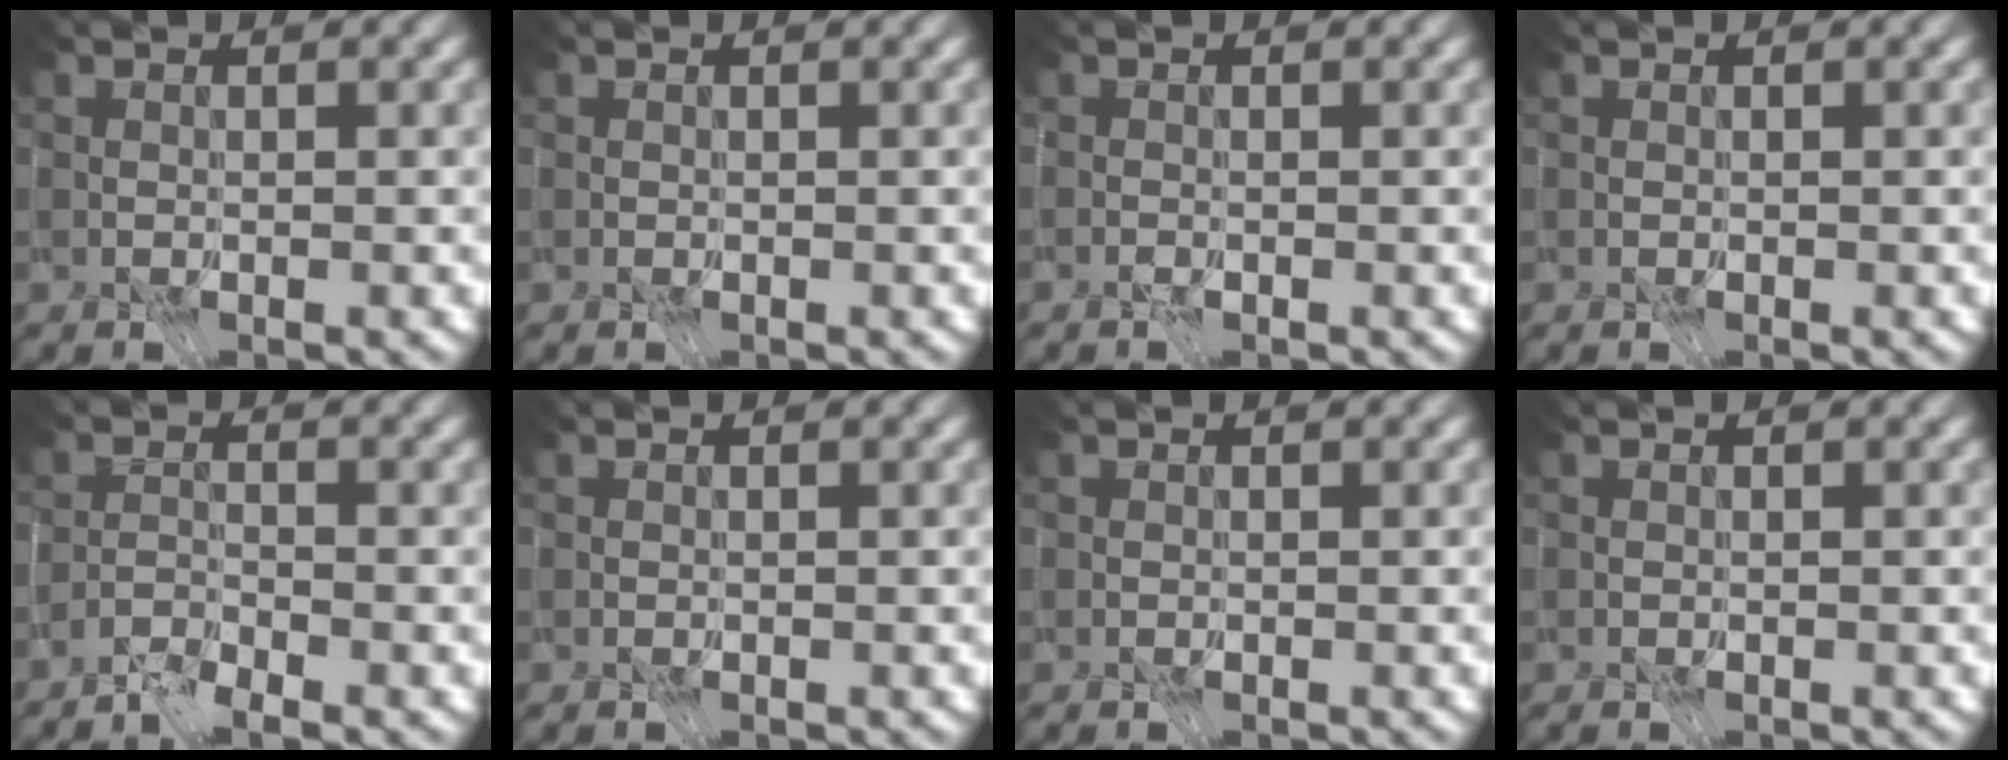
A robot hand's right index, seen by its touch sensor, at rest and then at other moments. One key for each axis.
{"total": 0.0}
{"total": 0.7, "fx": -0.1, "fy": 0.4, "fz": 0.5, "tx": -0.004, "ty": -0.003, "tz": -0.014}
{"total": 0.0}
{"total": 4.0, "fx": -3.3, "fy": -1.9, "fz": -1.0, "tx": 0.048, "ty": -0.020, "tz": -0.058}
{"total": 0.0}
{"total": 0.0}
{"total": 0.0}